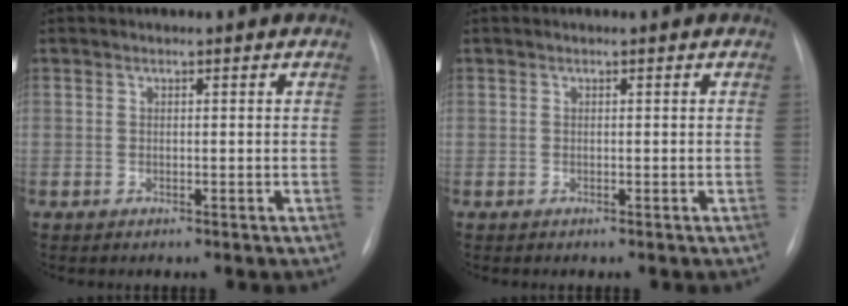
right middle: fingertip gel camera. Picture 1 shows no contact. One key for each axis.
{"total": 0.0}